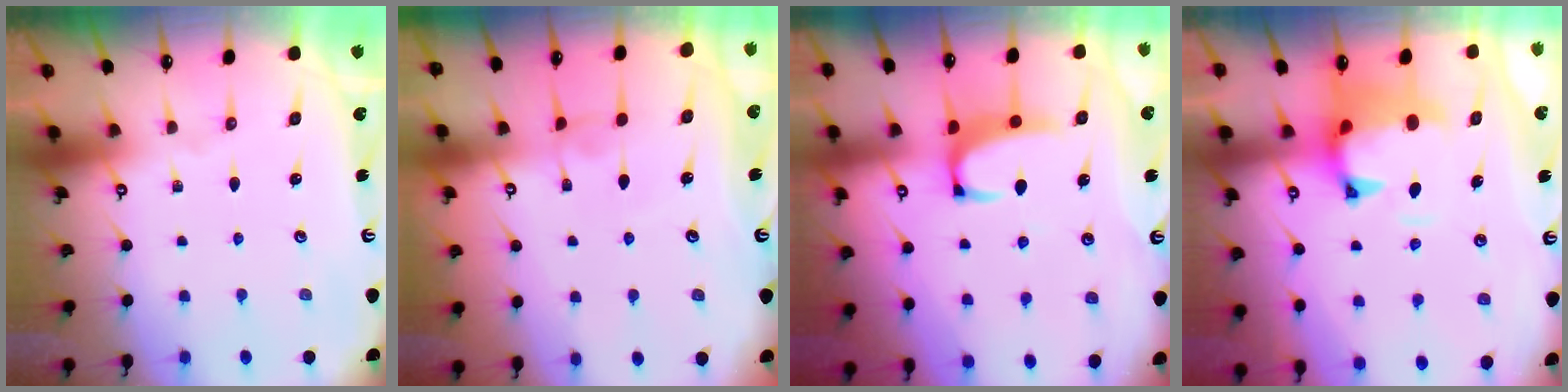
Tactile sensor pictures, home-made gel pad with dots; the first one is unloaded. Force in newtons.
{"total": 1.8, "press": 1.7, "slide": 0.5}
{"total": 2.5, "press": 2.4, "slide": 0.7}
{"total": 1.5, "press": 1.1, "slide": 1.1}